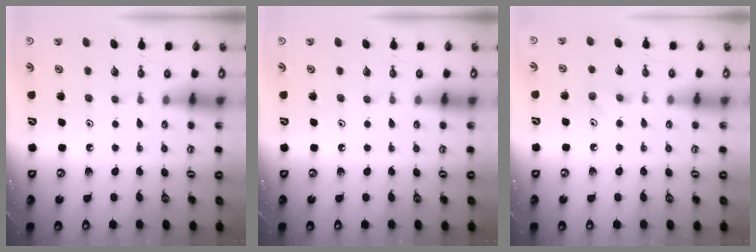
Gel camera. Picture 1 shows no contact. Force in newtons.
{"total": 0.0}
{"total": 4.2, "press": 4.2, "slide": 0.6}